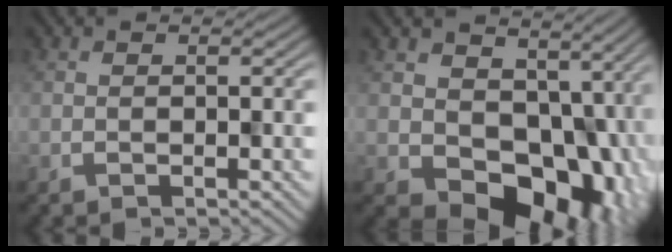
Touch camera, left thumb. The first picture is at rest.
{"total": 11.9, "force": [0.6, 8.9, 7.8], "torque": [-0.116, -0.037, 0.020]}